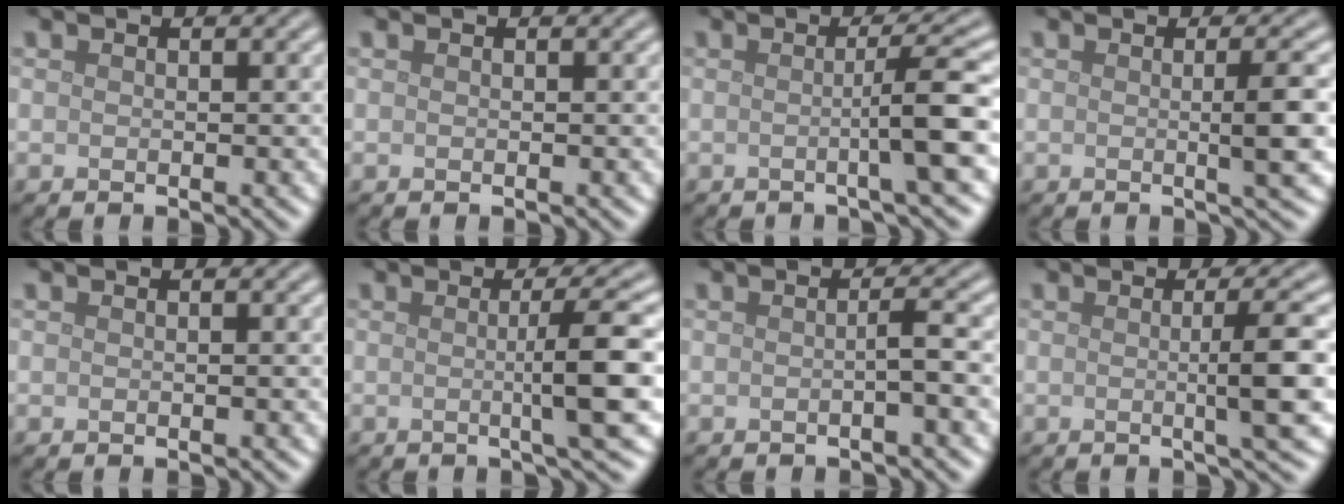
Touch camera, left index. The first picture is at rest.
{"total": 0.0}
{"total": 4.4, "force": [-0.4, 0.5, 4.4], "torque": [-0.056, 0.000, -0.017]}
{"total": 3.8, "force": [0.0, 0.7, 3.7], "torque": [-0.048, -0.001, -0.004]}
{"total": 0.0}
{"total": 5.3, "force": [0.0, 0.7, 5.2], "torque": [-0.072, 0.002, -0.004]}
{"total": 1.7, "force": [-0.3, 0.3, 1.7], "torque": [-0.022, 0.003, -0.012]}
{"total": 4.8, "force": [0.0, 0.7, 4.7], "torque": [-0.063, 0.000, -0.003]}